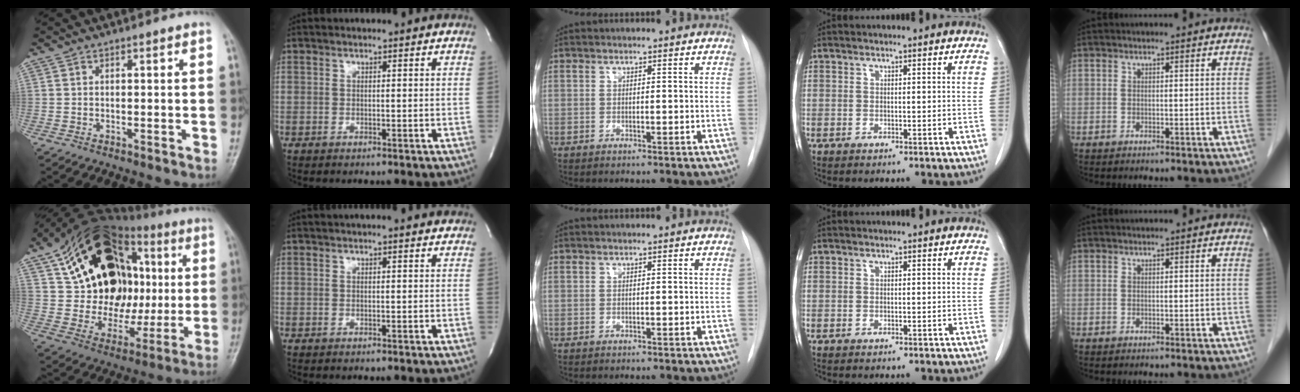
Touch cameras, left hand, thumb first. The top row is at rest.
{"thumb": {"total": 26.9, "force": [5.2, 18.4, 18.9], "torque": [-0.261, 0.025, 0.094]}, "index": {"total": 4.3, "force": [3.9, 0.3, 1.7], "torque": [-0.025, 0.021, 0.040]}}